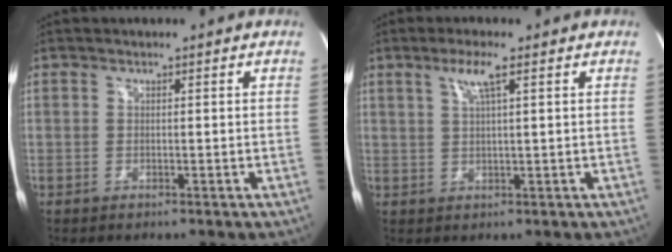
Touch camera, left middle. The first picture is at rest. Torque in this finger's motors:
{"motor_torque": [0.39, -0.02, 0.08, 0.03]}